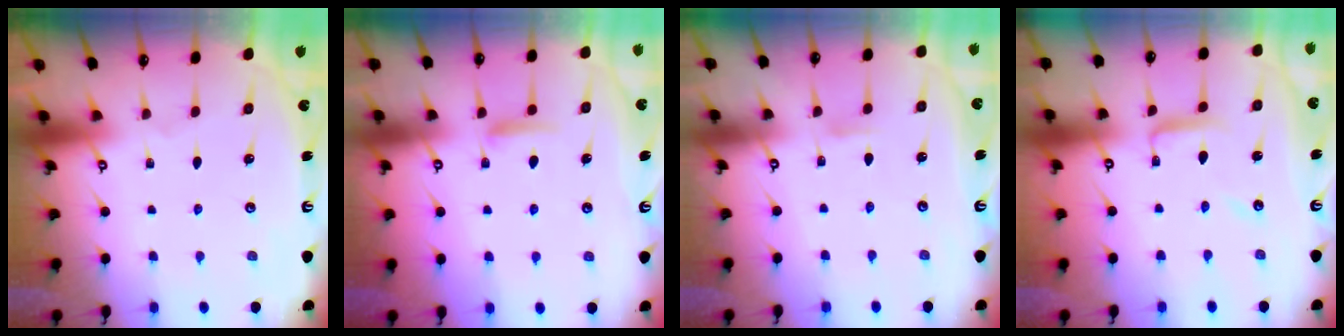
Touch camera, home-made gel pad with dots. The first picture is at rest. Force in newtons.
{"total": 7.2, "press": 7.1, "slide": 0.8}
{"total": 3.2, "press": 3.2, "slide": 0.3}
{"total": 6.2, "press": 6.2, "slide": 0.4}